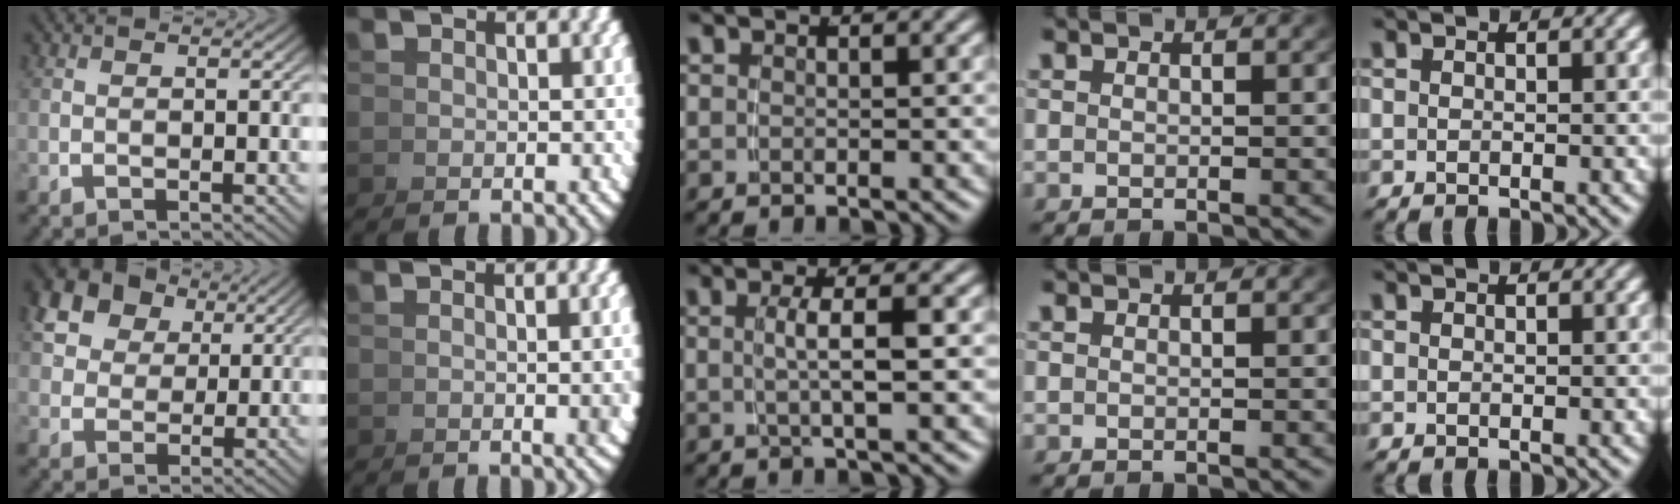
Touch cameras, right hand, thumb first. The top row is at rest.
{"thumb": {"total": 9.2, "force": [4.2, 7.1, 4.2], "torque": [-0.093, 0.001, 0.072]}, "index": {"total": 2.9, "force": [-0.2, 0.9, 2.8], "torque": [-0.024, 0.010, -0.010]}, "middle": {"total": 2.6, "force": [-0.1, -0.4, 2.6], "torque": [-0.045, 0.002, 0.002]}}